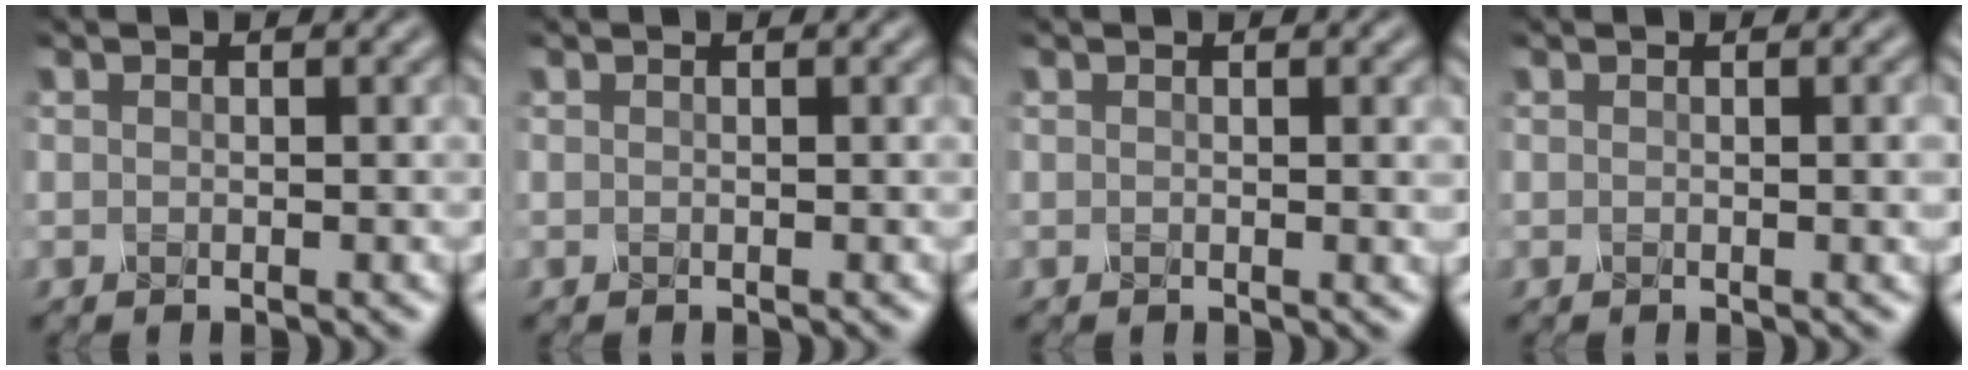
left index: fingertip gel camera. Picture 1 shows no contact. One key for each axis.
{"total": 0.0}
{"total": 1.0, "fx": 0.1, "fy": 0.4, "fz": 0.9, "tx": -0.006, "ty": 0.001, "tz": 0.000}
{"total": 2.0, "fx": 0.1, "fy": 0.7, "fz": 1.8, "tx": -0.014, "ty": 0.004, "tz": -0.002}